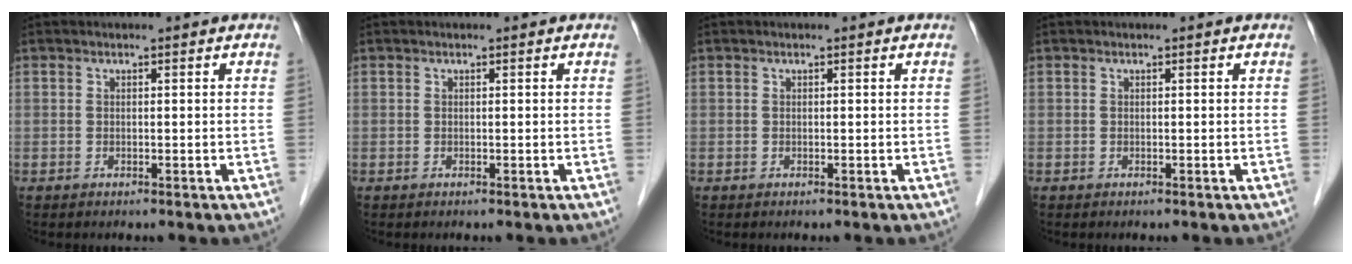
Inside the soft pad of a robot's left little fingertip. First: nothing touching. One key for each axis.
{"total": 0.0}
{"total": 0.0}
{"total": 0.0}